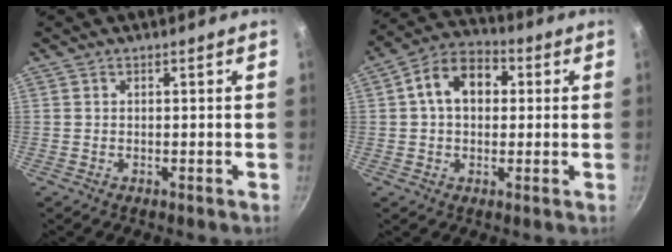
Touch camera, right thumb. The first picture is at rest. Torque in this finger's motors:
{"motor_torque": [0.10, 2.47, 1.04, -0.34, 0.07]}